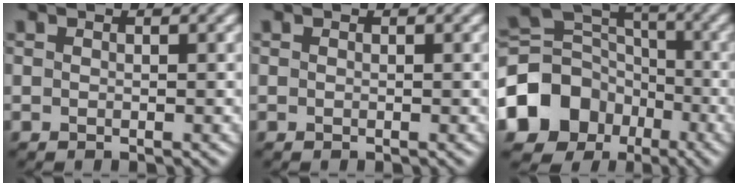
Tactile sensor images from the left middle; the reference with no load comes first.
{"total": 0.0}
{"total": 11.6, "force": [-5.5, 9.1, 4.6], "torque": [-0.124, -0.001, -0.109]}